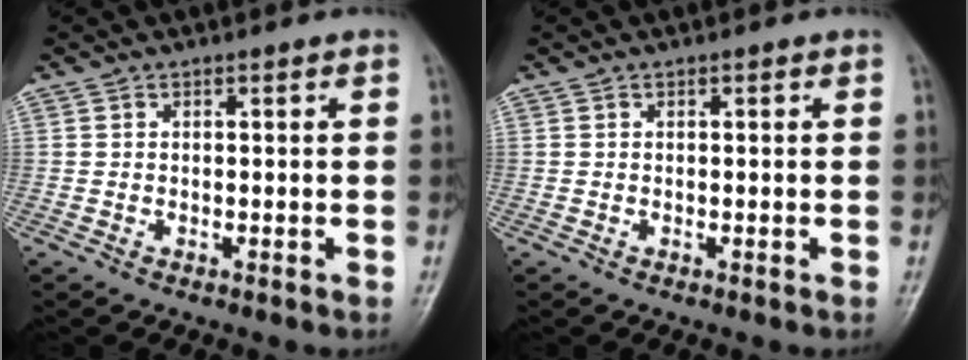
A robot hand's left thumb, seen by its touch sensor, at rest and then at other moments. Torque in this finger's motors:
{"motor_torque": [0.00, 0.00, -0.02, 0.00, 0.00]}